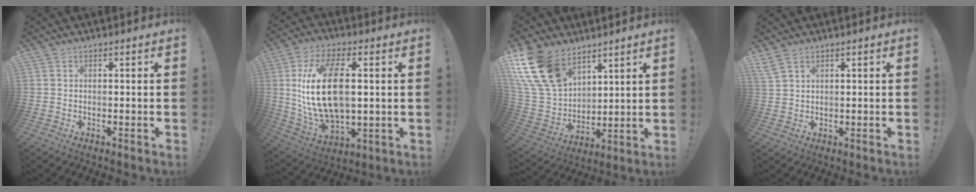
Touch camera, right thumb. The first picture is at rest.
{"total": 20.0, "force": [2.4, 10.7, 16.7], "torque": [-0.329, -0.003, 0.039]}
{"total": 19.4, "force": [11.6, 11.8, 10.1], "torque": [-0.213, -0.061, 0.223]}
{"total": 3.8, "force": [2.6, 1.4, 2.3], "torque": [-0.053, -0.004, 0.054]}